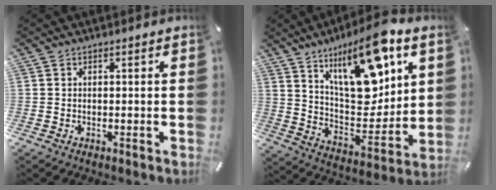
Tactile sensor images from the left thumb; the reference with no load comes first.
{"total": 20.2, "force": [11.1, 8.8, 14.3], "torque": [-0.221, -0.064, 0.185]}